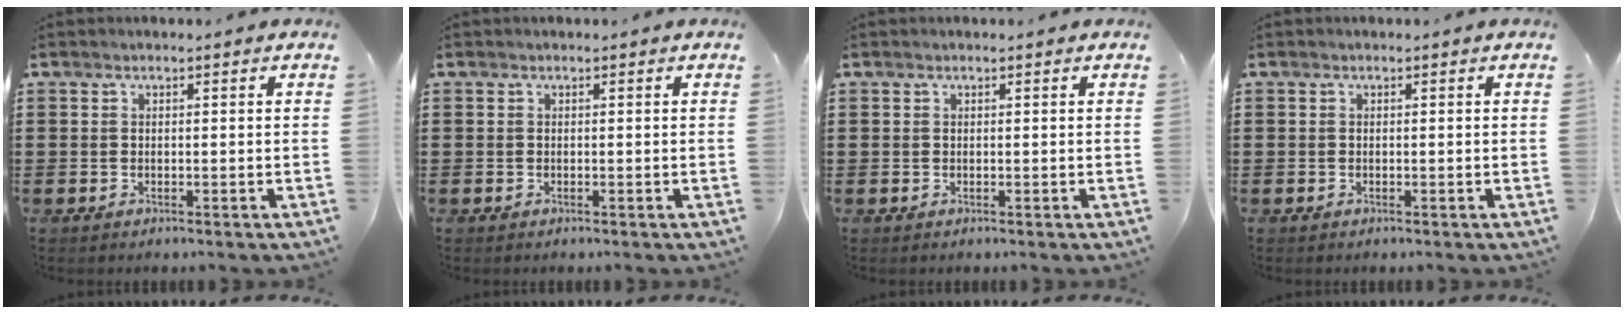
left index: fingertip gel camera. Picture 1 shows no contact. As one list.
[{"total": 0.0}, {"total": 0.0}, {"total": 0.0}]